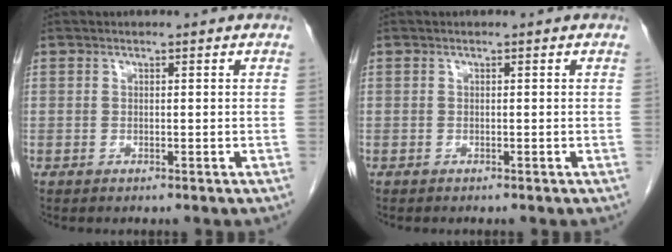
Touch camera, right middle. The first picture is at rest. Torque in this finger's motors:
{"motor_torque": [-0.27, 0.30, 0.08, 0.01]}